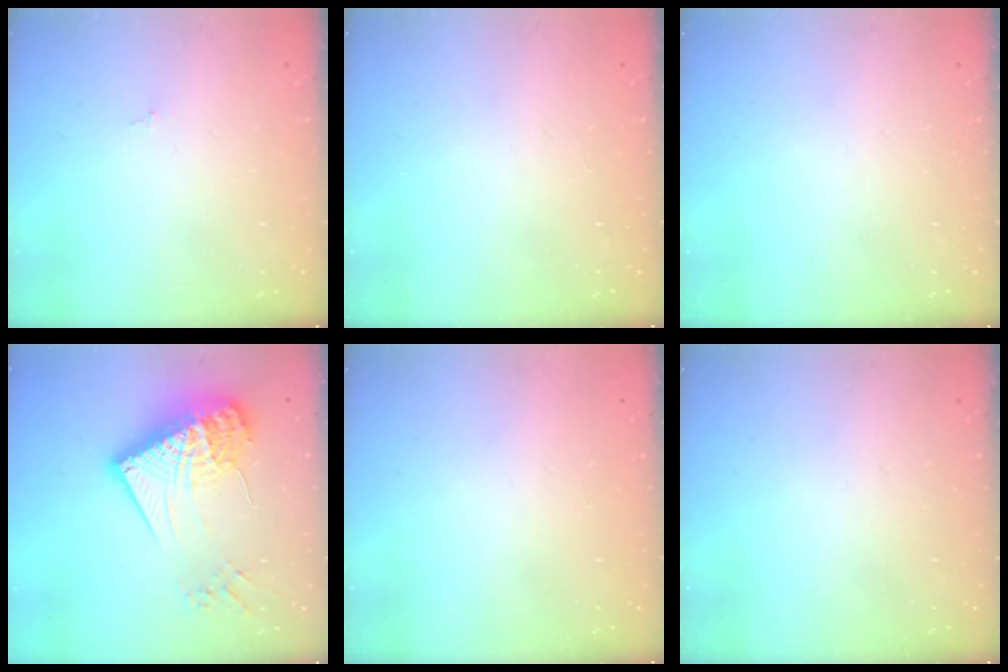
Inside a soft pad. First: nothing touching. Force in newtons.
{"total": 0.0}
{"total": 0.0}
{"total": 23.5, "press": 23.4, "slide": 2.2}
{"total": 0.0}
{"total": 0.0}